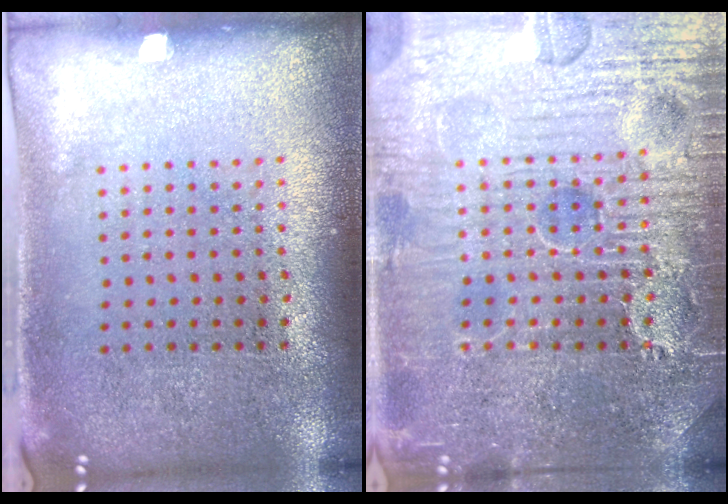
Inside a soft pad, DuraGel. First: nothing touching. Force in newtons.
{"total": 7.8, "press": 7.8, "slide": 0.8}